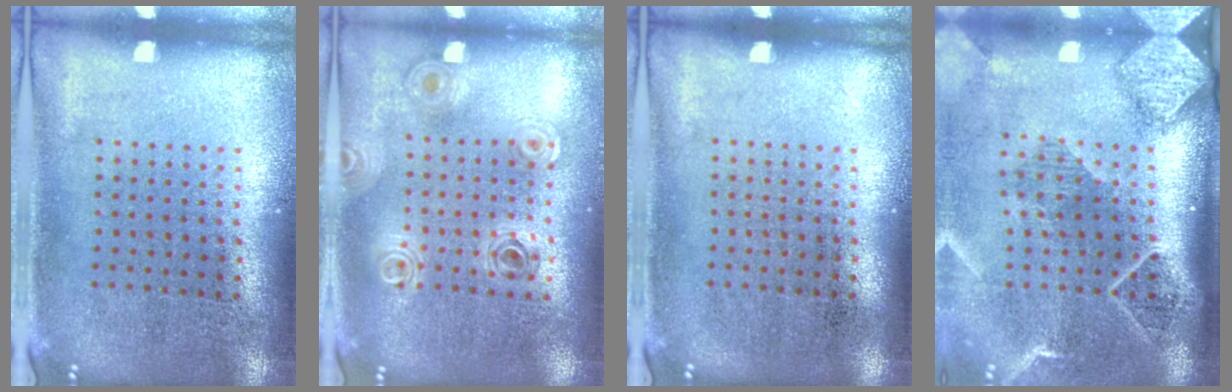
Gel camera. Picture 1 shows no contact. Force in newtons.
{"total": 1.0, "press": 1.0, "slide": 0.2}
{"total": 0.0}
{"total": 2.7, "press": 2.0, "slide": 1.8}